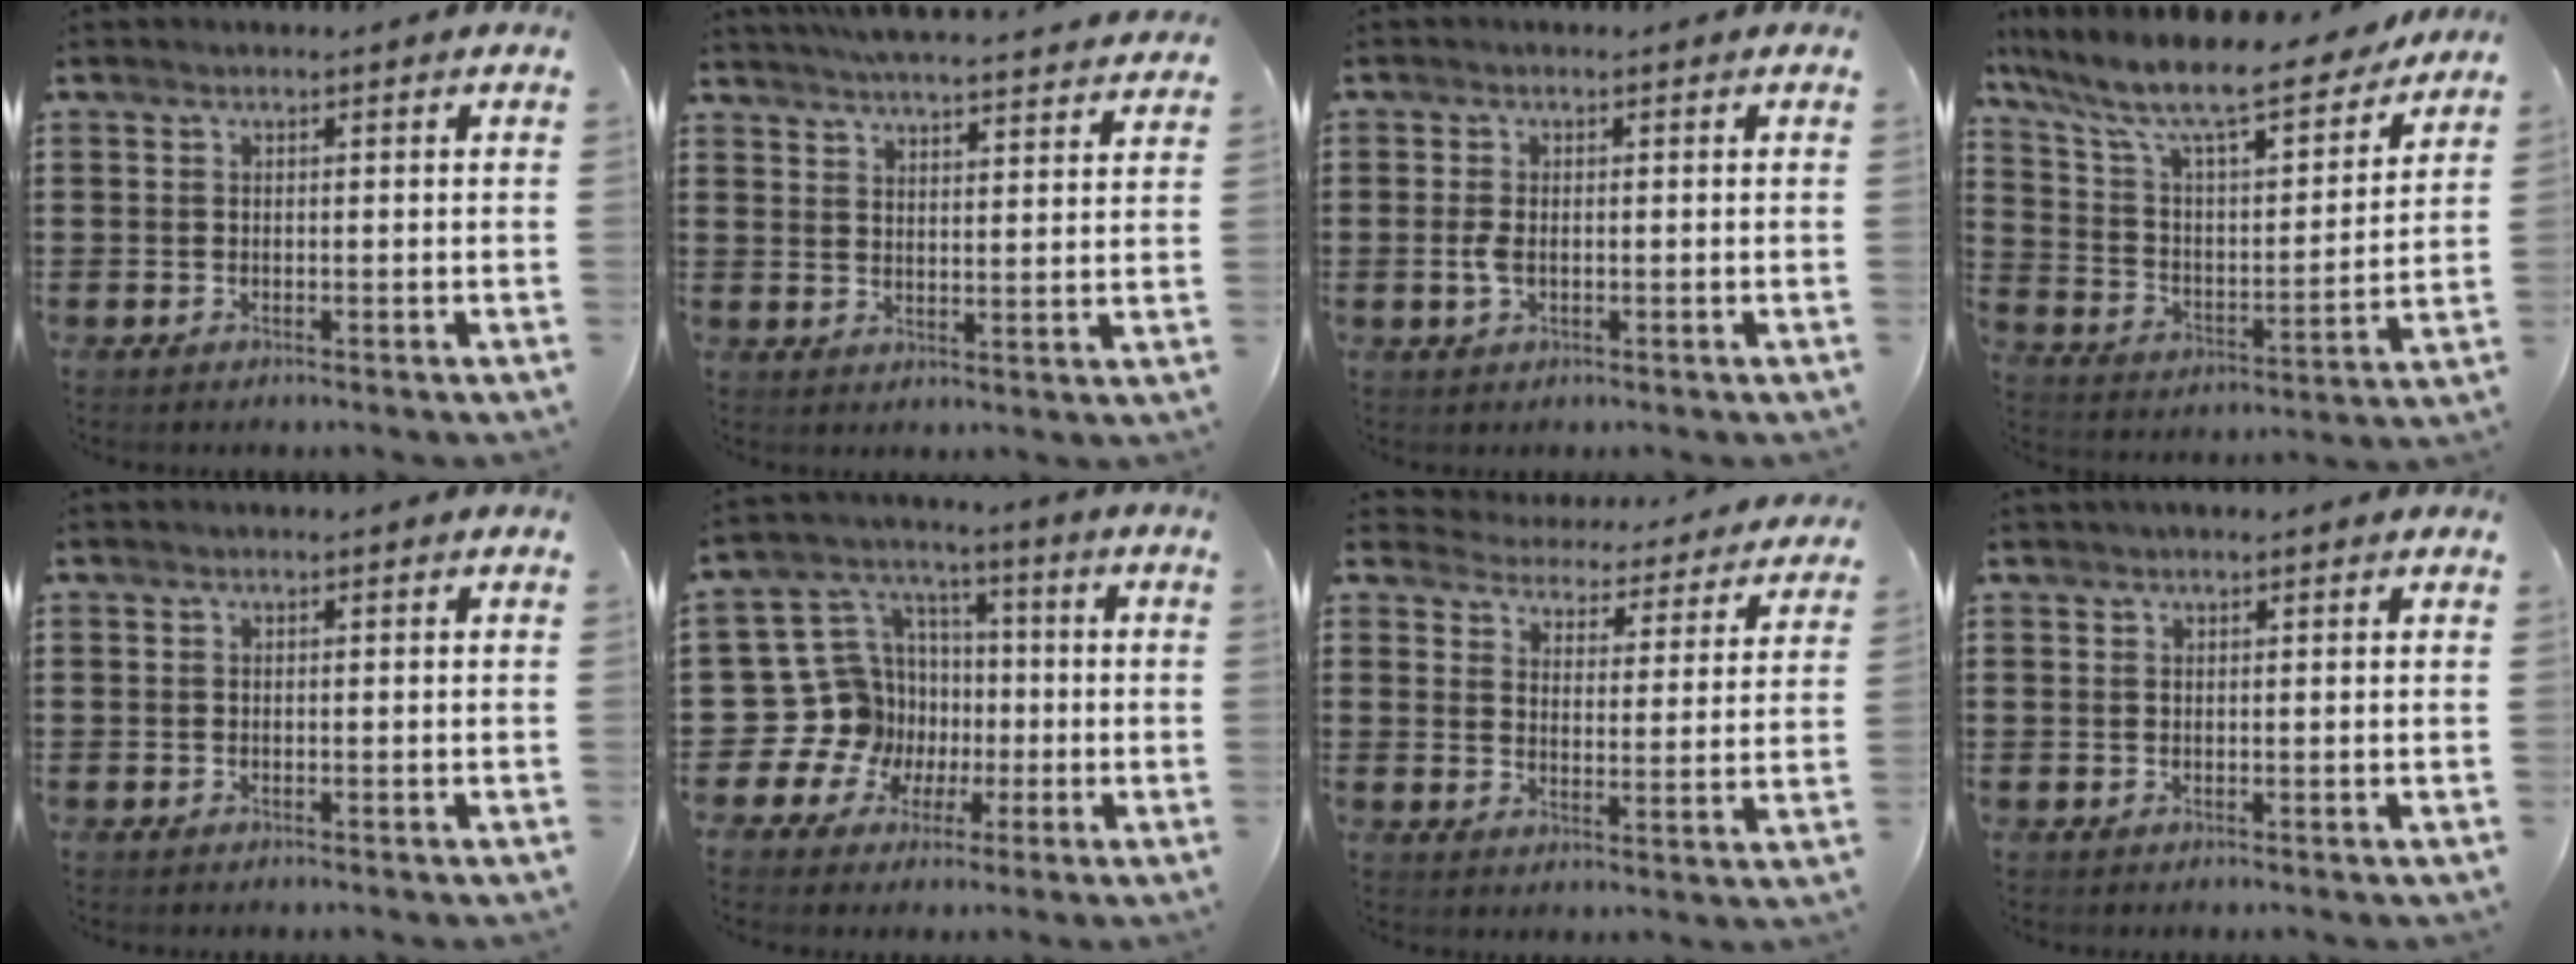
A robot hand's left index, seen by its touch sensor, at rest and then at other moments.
{"total": 5.5, "force": [5.3, -0.6, 1.0], "torque": [-0.039, -0.033, 0.094]}
{"total": 2.2, "force": [-0.2, 1.1, 2.0], "torque": [-0.052, -0.005, -0.009]}
{"total": 11.6, "force": [9.7, 1.6, 6.1], "torque": [-0.151, -0.067, 0.163]}
{"total": 0.0}
{"total": 14.4, "force": [-2.4, 13.5, 4.4], "torque": [-0.165, -0.011, -0.014]}
{"total": 3.9, "force": [3.9, 0.2, -0.3], "torque": [-0.022, -0.038, 0.062]}
{"total": 0.9, "force": [0.8, 0.1, 0.4], "torque": [-0.009, 0.001, 0.015]}